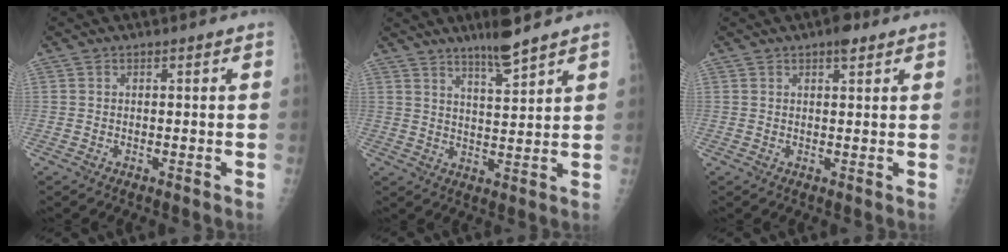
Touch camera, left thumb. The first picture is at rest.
{"total": 6.7, "force": [5.3, 0.5, 4.1], "torque": [-0.064, -0.039, 0.091]}
{"total": 2.6, "force": [1.7, 1.0, 1.7], "torque": [-0.019, -0.006, 0.021]}